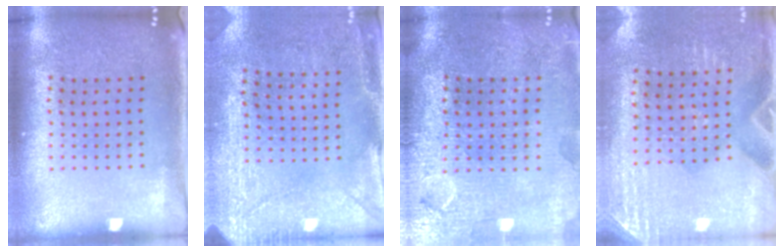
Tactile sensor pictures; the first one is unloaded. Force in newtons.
{"total": 2.9, "press": 2.6, "slide": 1.3}
{"total": 3.8, "press": 3.4, "slide": 1.6}
{"total": 2.8, "press": 2.5, "slide": 1.2}